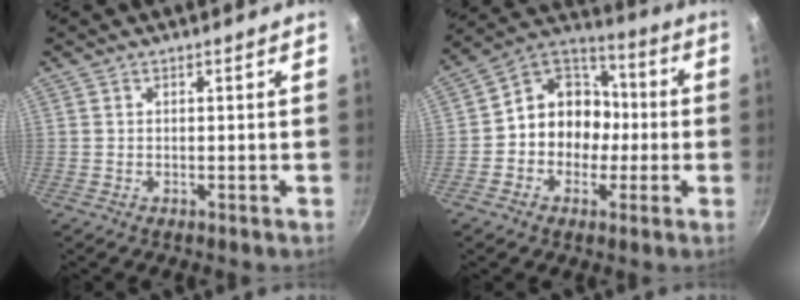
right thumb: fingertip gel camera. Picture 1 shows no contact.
{"total": 13.0, "force": [-1.7, 11.1, 6.4], "torque": [-0.046, 0.048, -0.047]}